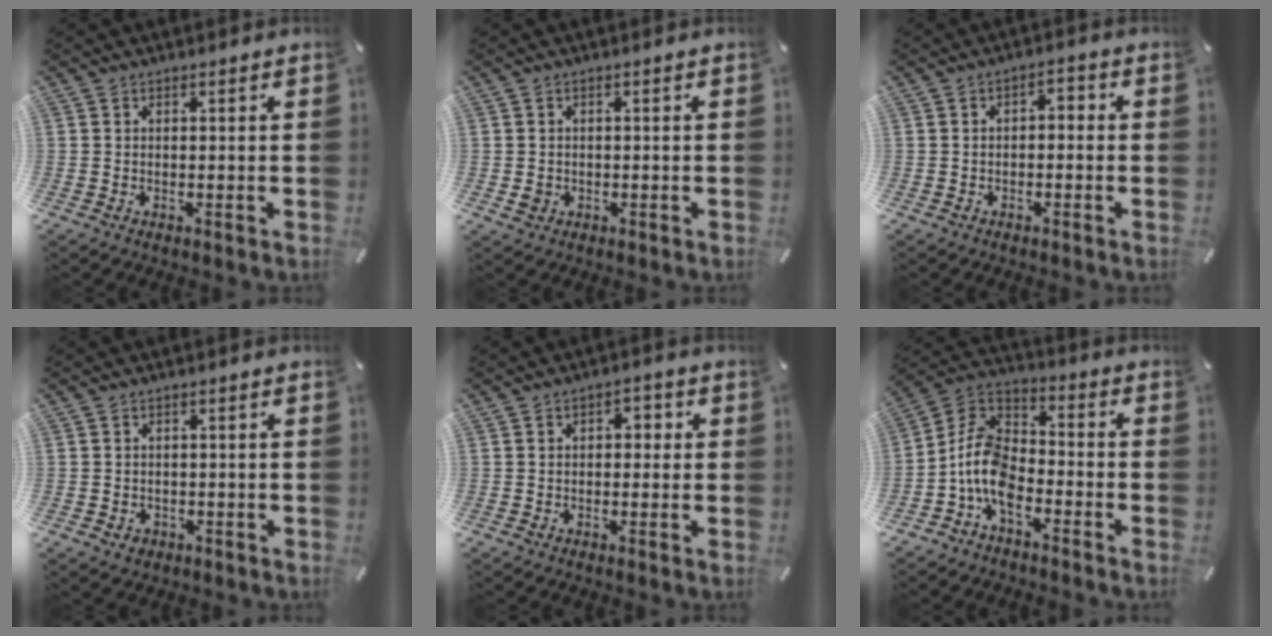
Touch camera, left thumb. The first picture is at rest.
{"total": 2.0, "force": [-0.3, 1.9, 0.7], "torque": [-0.004, 0.002, -0.010]}
{"total": 2.7, "force": [-1.6, 1.4, 1.6], "torque": [-0.029, 0.014, -0.033]}
{"total": 2.0, "force": [-0.7, 1.7, 0.6], "torque": [-0.011, 0.006, -0.017]}
{"total": 2.9, "force": [-0.4, 1.9, 2.1], "torque": [-0.034, 0.009, -0.013]}
{"total": 10.7, "force": [-6.0, 6.2, 6.3], "torque": [-0.151, 0.011, -0.122]}